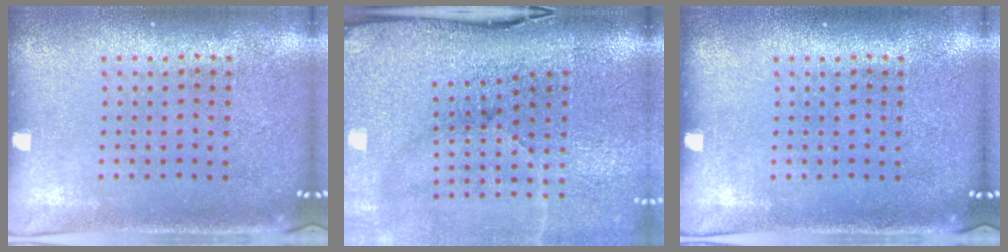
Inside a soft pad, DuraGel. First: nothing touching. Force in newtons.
{"total": 5.0, "press": 3.9, "slide": 3.2}
{"total": 0.0}